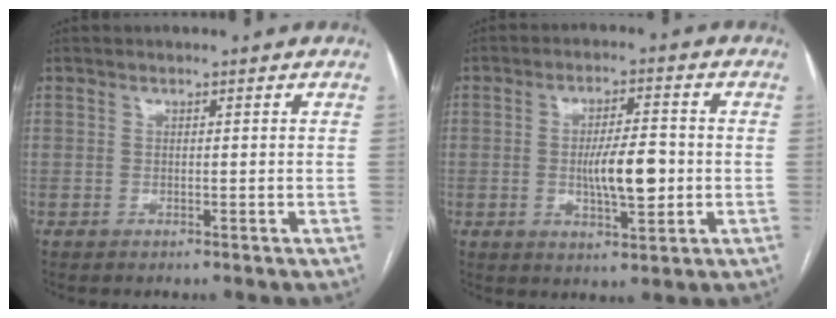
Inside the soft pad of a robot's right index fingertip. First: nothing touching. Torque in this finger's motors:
{"motor_torque": [0.27, -0.08, 0.21, 0.05]}